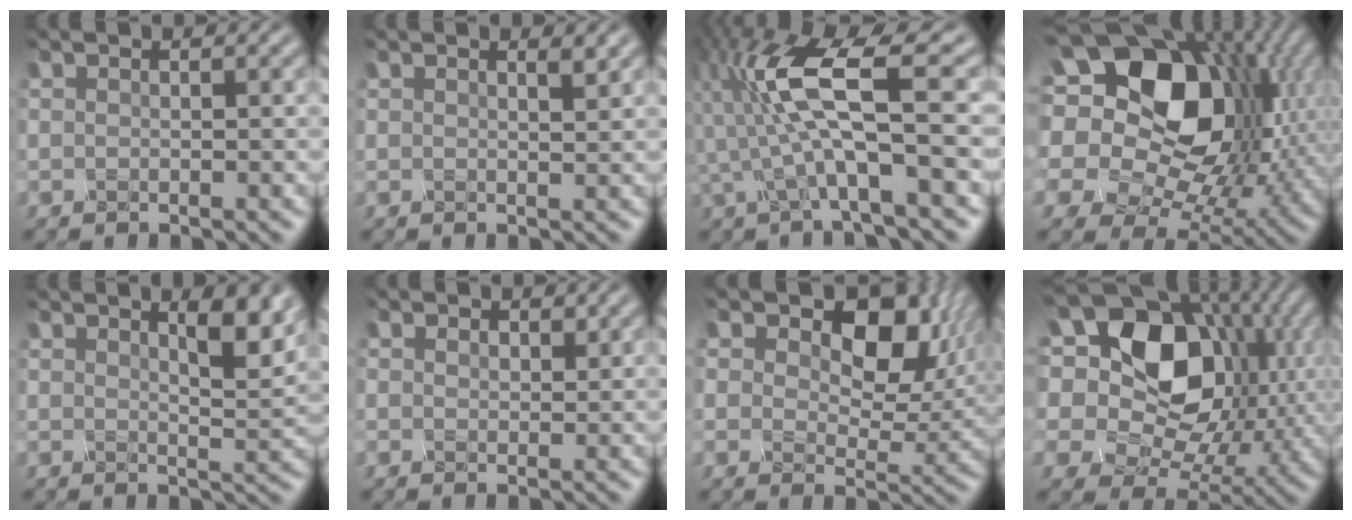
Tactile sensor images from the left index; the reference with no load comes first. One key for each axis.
{"total": 1.8, "fx": 1.2, "fy": 0.7, "fz": 1.2, "tx": 0.001, "ty": 0.008, "tz": 0.007}
{"total": 7.7, "fx": -0.5, "fy": 1.4, "fz": 7.6, "tx": -0.153, "ty": 0.016, "tz": -0.014}
{"total": 20.5, "fx": 5.1, "fy": 14.5, "fz": 13.5, "tx": -0.271, "ty": 0.050, "tz": 0.097}
{"total": 4.4, "fx": 2.5, "fy": 1.3, "fz": 3.4, "tx": -0.047, "ty": 0.000, "tz": 0.040}
{"total": 1.1, "fx": 0.6, "fy": 0.9, "fz": 0.2, "tx": -0.005, "ty": -0.001, "tz": 0.014}
{"total": 9.8, "fx": 3.3, "fy": 6.4, "fz": 6.7, "tx": -0.094, "ty": -0.003, "tz": 0.050}
{"total": 17.4, "fx": 4.6, "fy": 12.5, "fz": 11.2, "tx": -0.214, "ty": 0.067, "tz": 0.069}